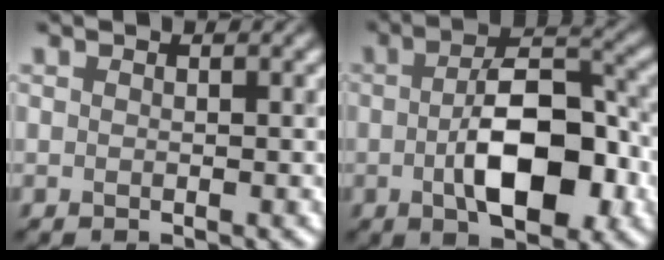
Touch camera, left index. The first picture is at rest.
{"total": 9.1, "force": [-1.8, 4.3, 7.8], "torque": [-0.125, 0.004, -0.030]}